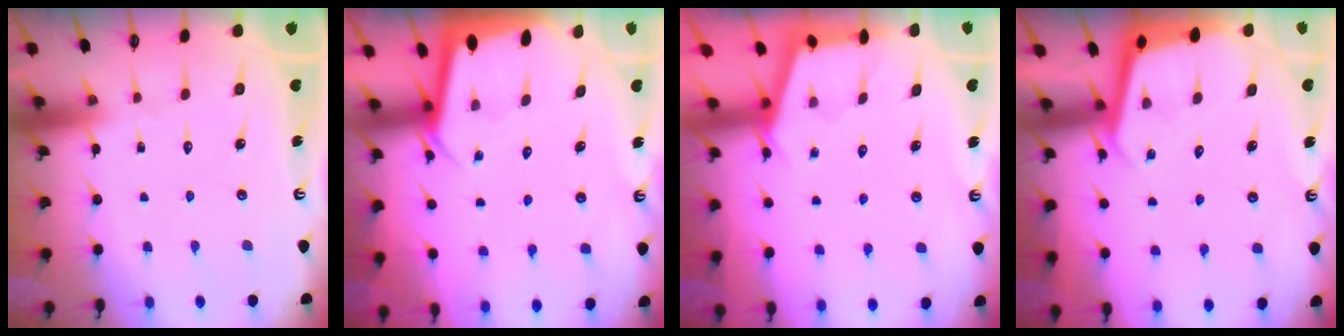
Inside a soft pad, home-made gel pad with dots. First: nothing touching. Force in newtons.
{"total": 2.4, "press": 2.4, "slide": 0.1}
{"total": 2.8, "press": 2.7, "slide": 0.4}
{"total": 3.3, "press": 3.3, "slide": 0.3}